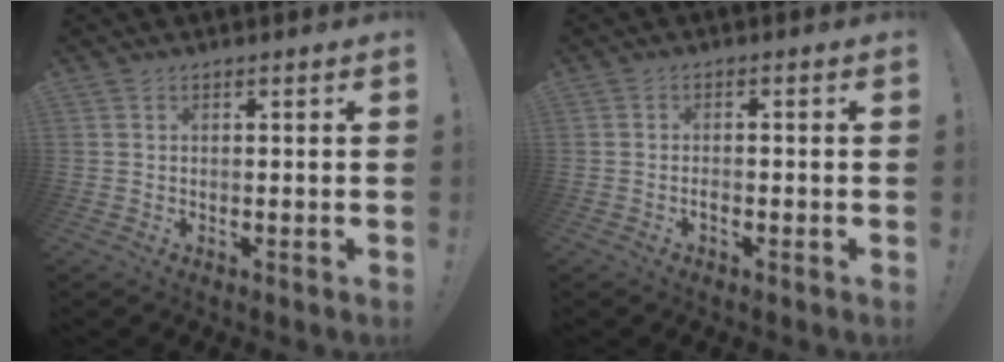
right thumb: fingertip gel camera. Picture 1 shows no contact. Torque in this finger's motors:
{"motor_torque": [-0.21, 0.08, -0.11, 0.08, 0.03]}